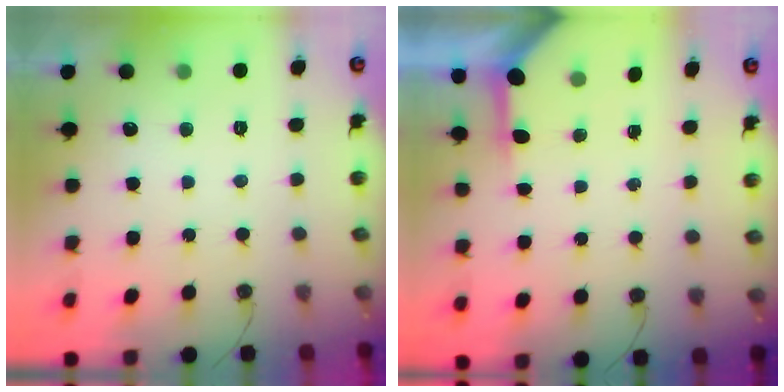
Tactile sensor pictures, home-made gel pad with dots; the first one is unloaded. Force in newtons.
{"total": 3.6, "press": 3.5, "slide": 0.5}